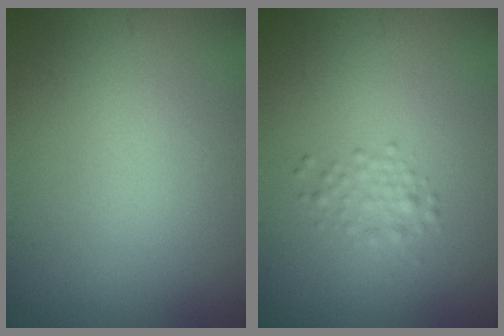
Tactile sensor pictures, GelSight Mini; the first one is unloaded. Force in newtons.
{"total": 2.2, "press": 2.2, "slide": 0.0}